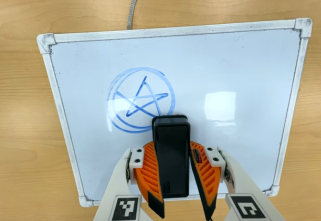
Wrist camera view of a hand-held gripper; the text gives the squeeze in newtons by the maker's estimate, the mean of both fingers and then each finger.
{"total": 10.0, "left": 10.3, "right": 9.8}